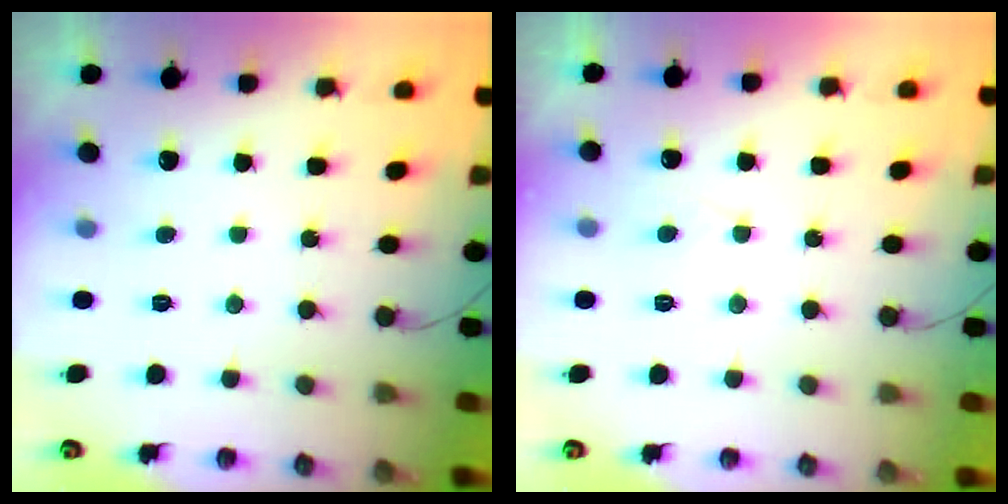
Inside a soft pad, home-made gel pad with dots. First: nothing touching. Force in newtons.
{"total": 3.3, "press": 3.3, "slide": 0.4}